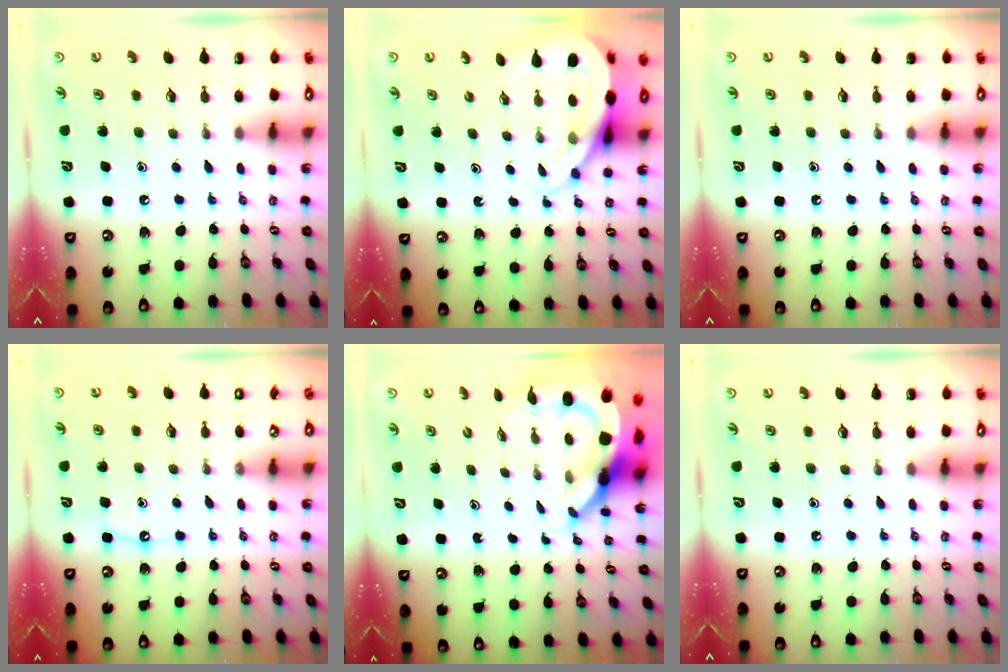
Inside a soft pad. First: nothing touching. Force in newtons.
{"total": 8.2, "press": 8.2, "slide": 0.9}
{"total": 0.0}
{"total": 4.9, "press": 4.9, "slide": 0.6}
{"total": 7.2, "press": 7.1, "slide": 0.9}
{"total": 0.0}